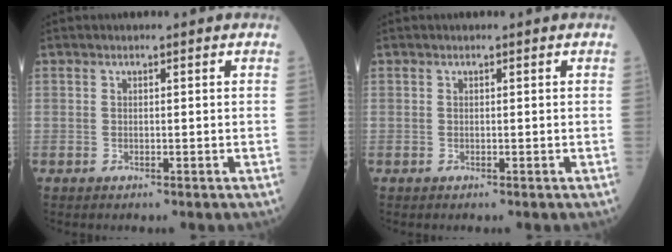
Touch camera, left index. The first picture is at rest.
{"total": 0.0}